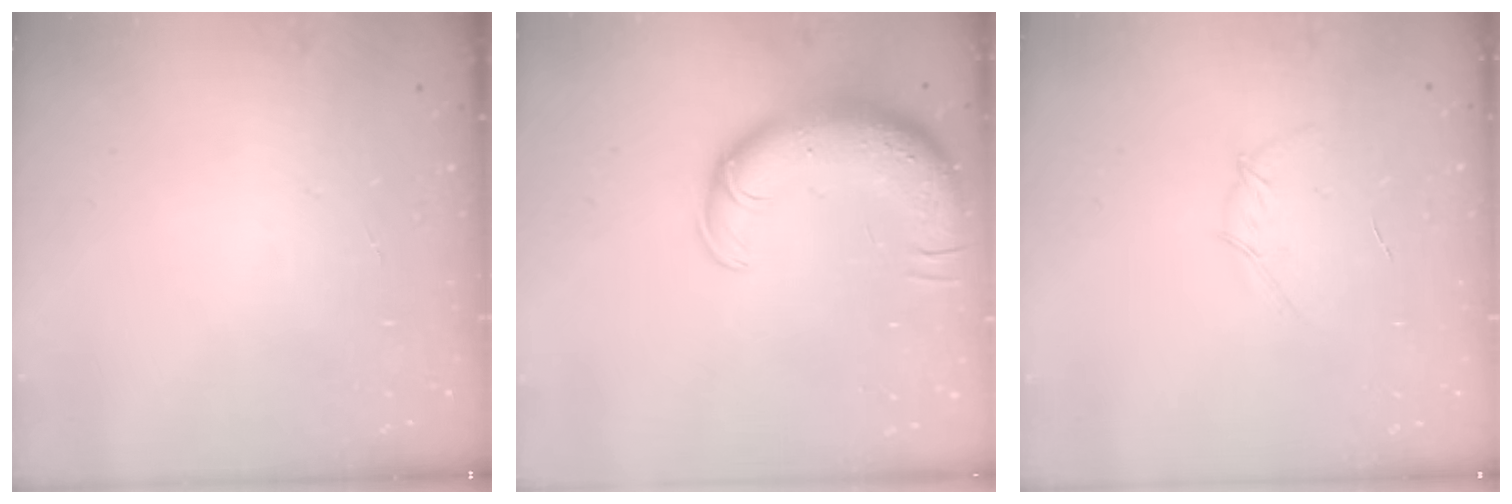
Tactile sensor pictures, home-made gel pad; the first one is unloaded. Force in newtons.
{"total": 13.9, "press": 13.5, "slide": 3.3}
{"total": 3.0, "press": 2.9, "slide": 0.6}